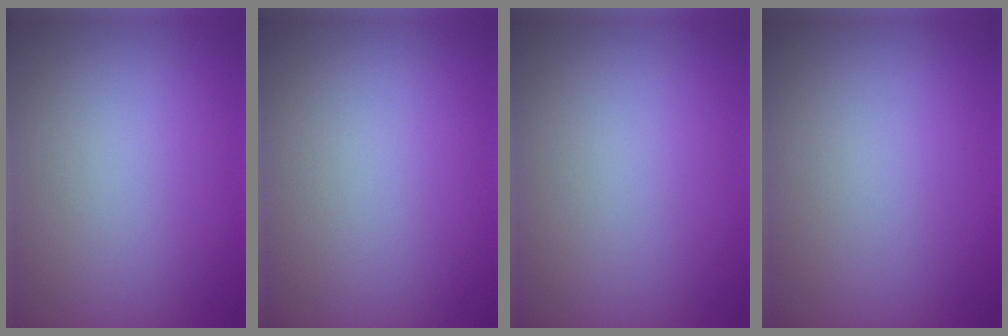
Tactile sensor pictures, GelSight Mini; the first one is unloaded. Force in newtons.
{"total": 0.0}
{"total": 0.0}
{"total": 0.0}